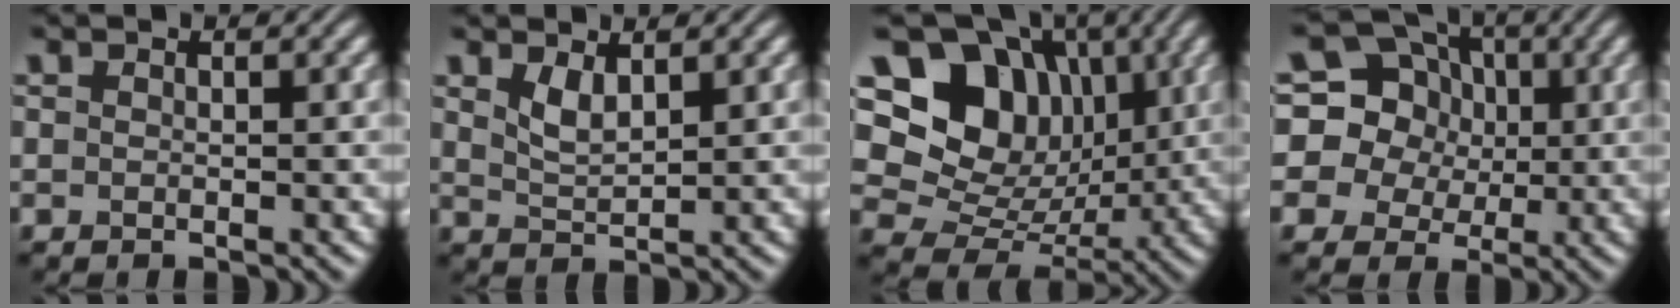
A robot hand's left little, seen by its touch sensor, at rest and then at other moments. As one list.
[{"total": 2.0, "force": [1.3, 0.7, 1.4], "torque": [-0.033, -0.005, 0.029]}, {"total": 13.7, "force": [4.8, 10.6, 7.2], "torque": [-0.138, 0.047, 0.070]}, {"total": 14.0, "force": [4.2, 12.4, 4.9], "torque": [-0.139, 0.055, 0.057]}]